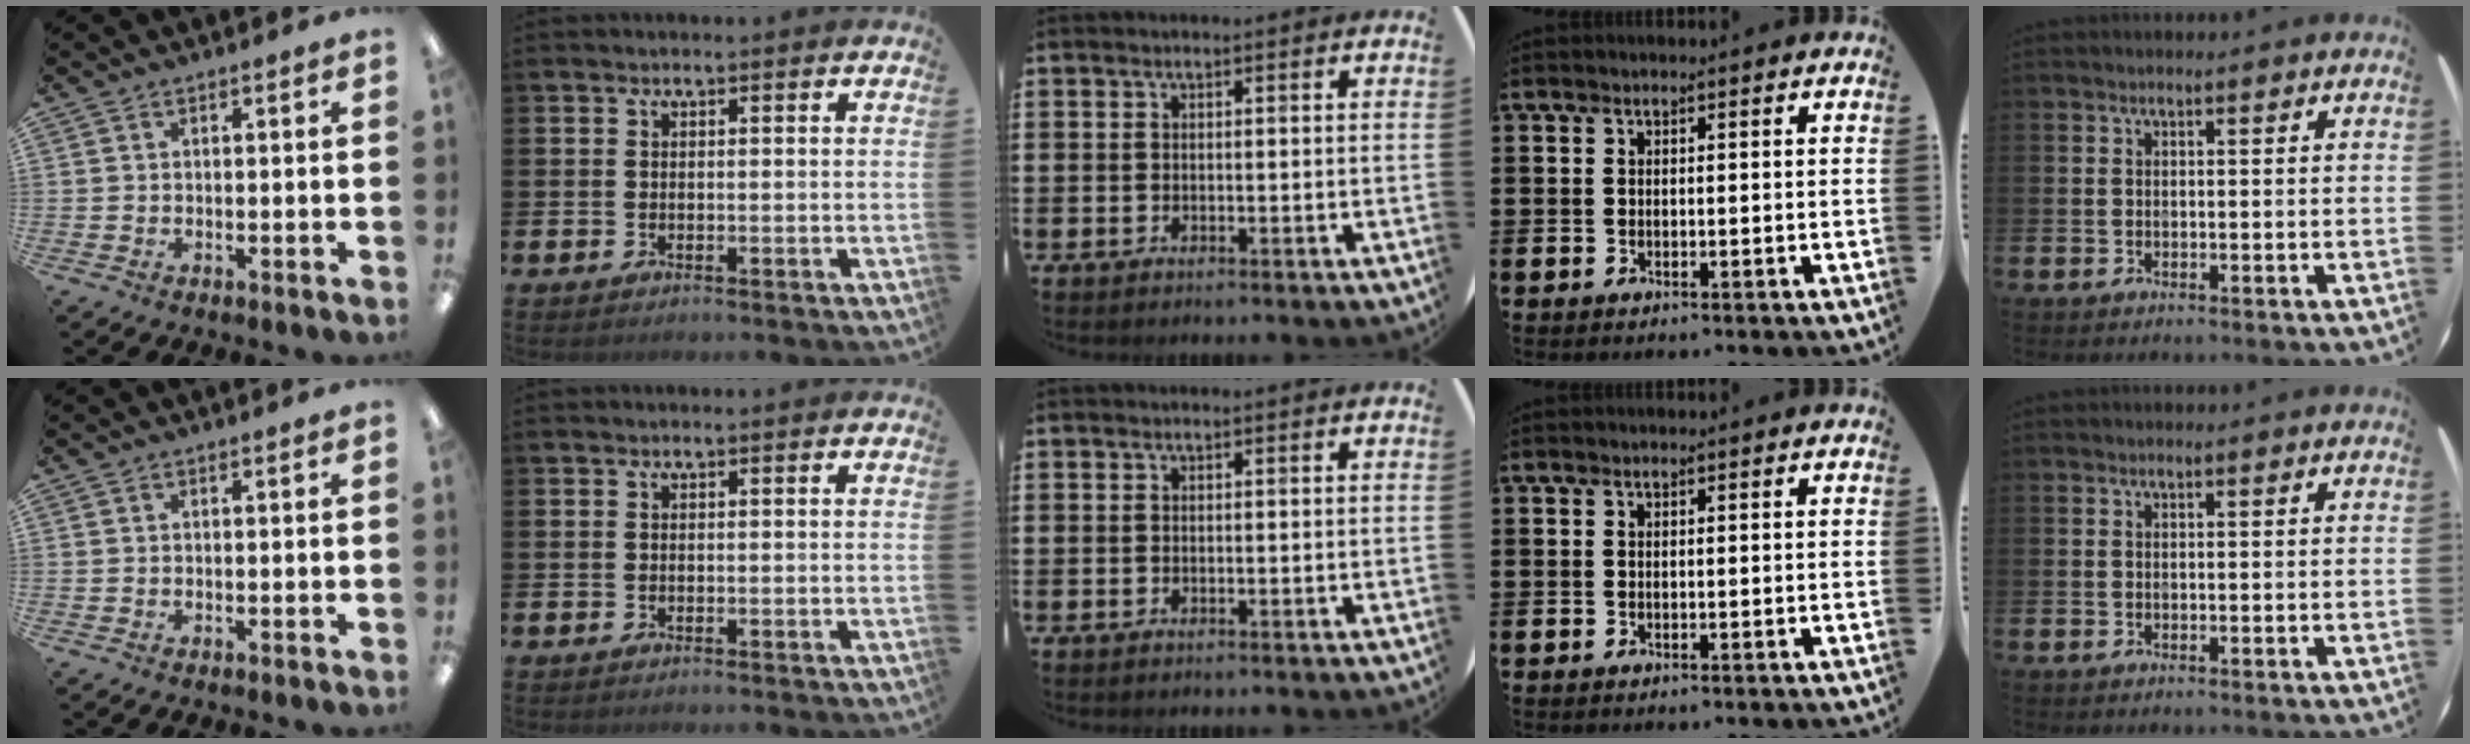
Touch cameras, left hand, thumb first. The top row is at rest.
{}